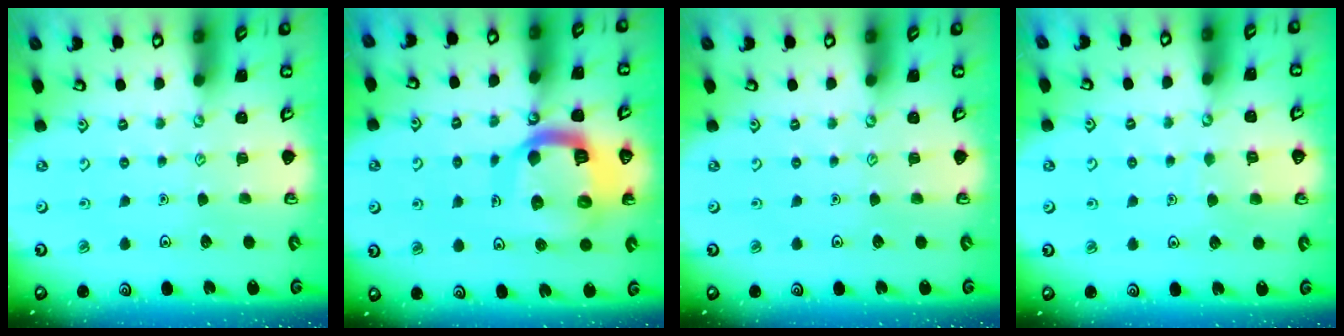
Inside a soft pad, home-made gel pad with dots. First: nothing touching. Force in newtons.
{"total": 15.8, "press": 15.7, "slide": 1.9}
{"total": 0.0}
{"total": 5.0, "press": 4.9, "slide": 0.4}